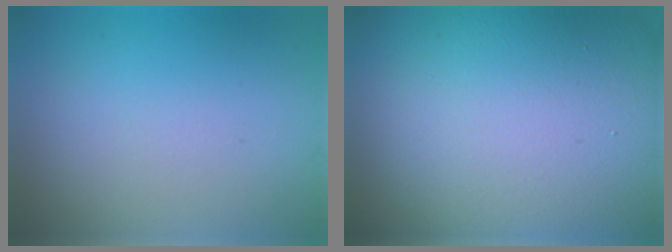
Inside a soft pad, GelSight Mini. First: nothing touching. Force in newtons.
{"total": 28.7, "press": 28.7, "slide": 0.9}